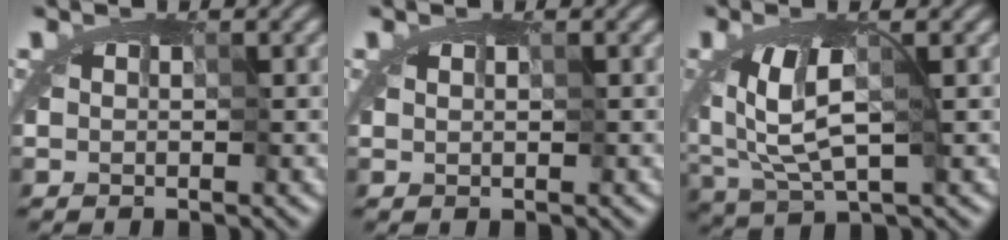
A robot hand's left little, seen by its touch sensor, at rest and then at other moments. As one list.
[{"total": 0.0}, {"total": 3.8, "force": [-0.3, 1.8, 3.4], "torque": [-0.068, -0.011, -0.002]}]